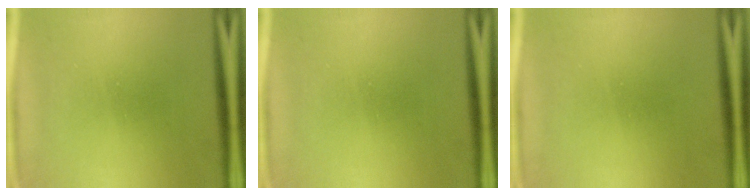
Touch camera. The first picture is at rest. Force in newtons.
{"total": 0.0}
{"total": 1.6}